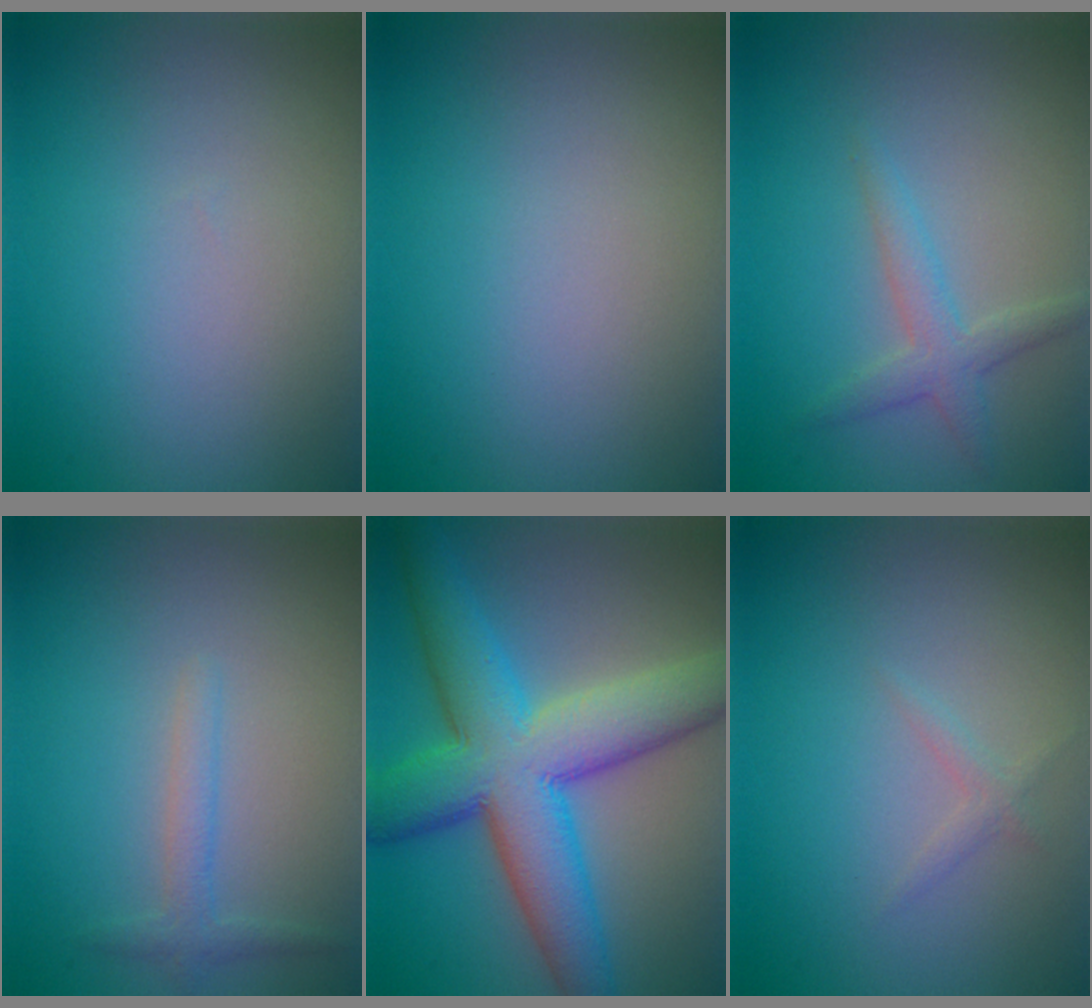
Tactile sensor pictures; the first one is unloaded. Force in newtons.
{"total": 0.0}
{"total": 2.3, "press": 2.3, "slide": 0.0}
{"total": 1.6, "press": 1.6, "slide": 0.1}
{"total": 11.5, "press": 11.5, "slide": 0.1}
{"total": 0.9, "press": 0.9, "slide": 0.0}